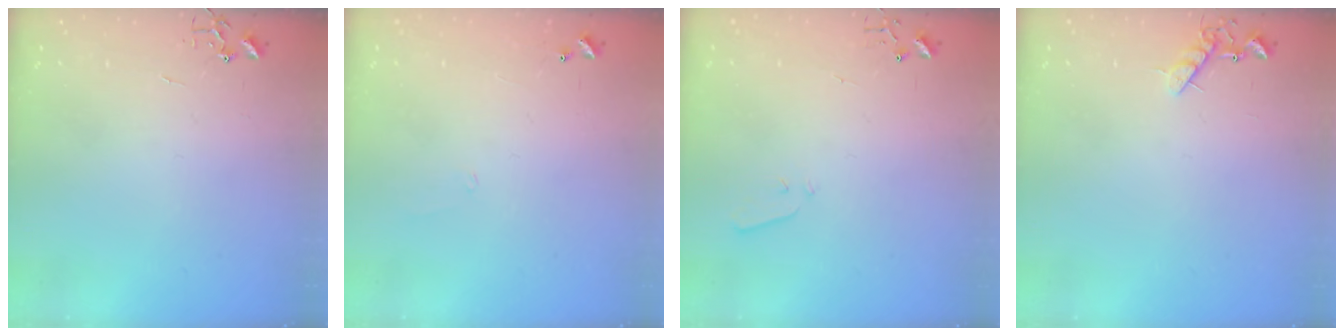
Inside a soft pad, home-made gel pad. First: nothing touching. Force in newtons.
{"total": 5.6, "press": 5.6, "slide": 0.4}
{"total": 3.3, "press": 3.2, "slide": 0.5}
{"total": 6.3, "press": 6.2, "slide": 0.9}